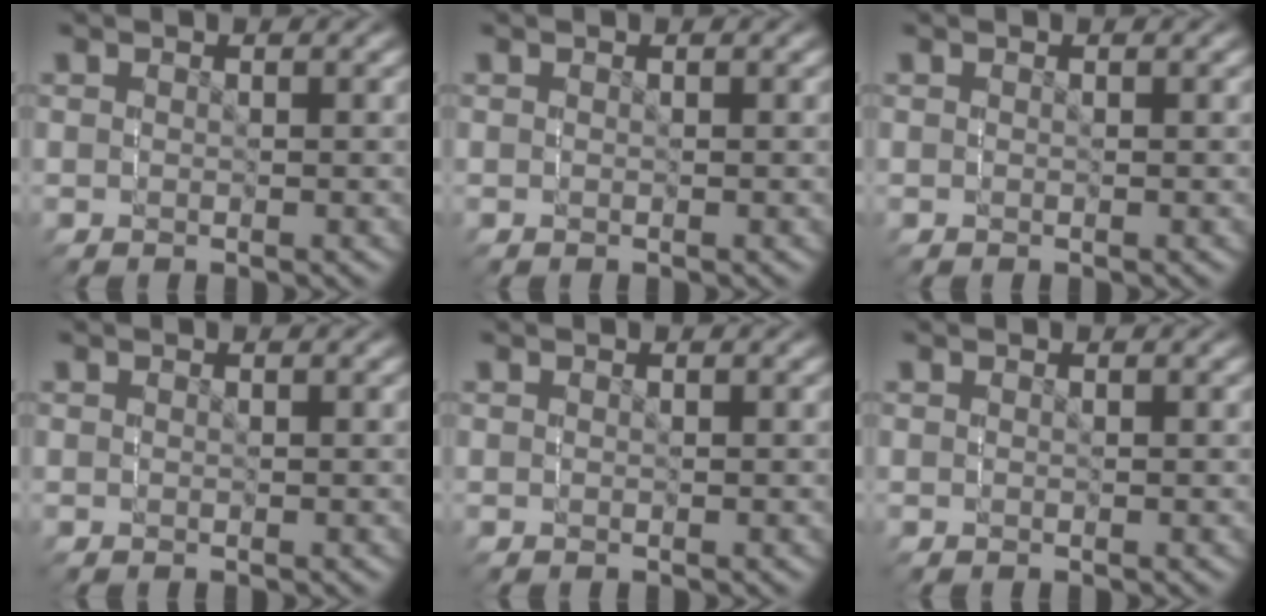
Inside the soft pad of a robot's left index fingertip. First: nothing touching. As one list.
[{"total": 0.0}, {"total": 0.0}, {"total": 0.0}, {"total": 0.0}, {"total": 0.0}]